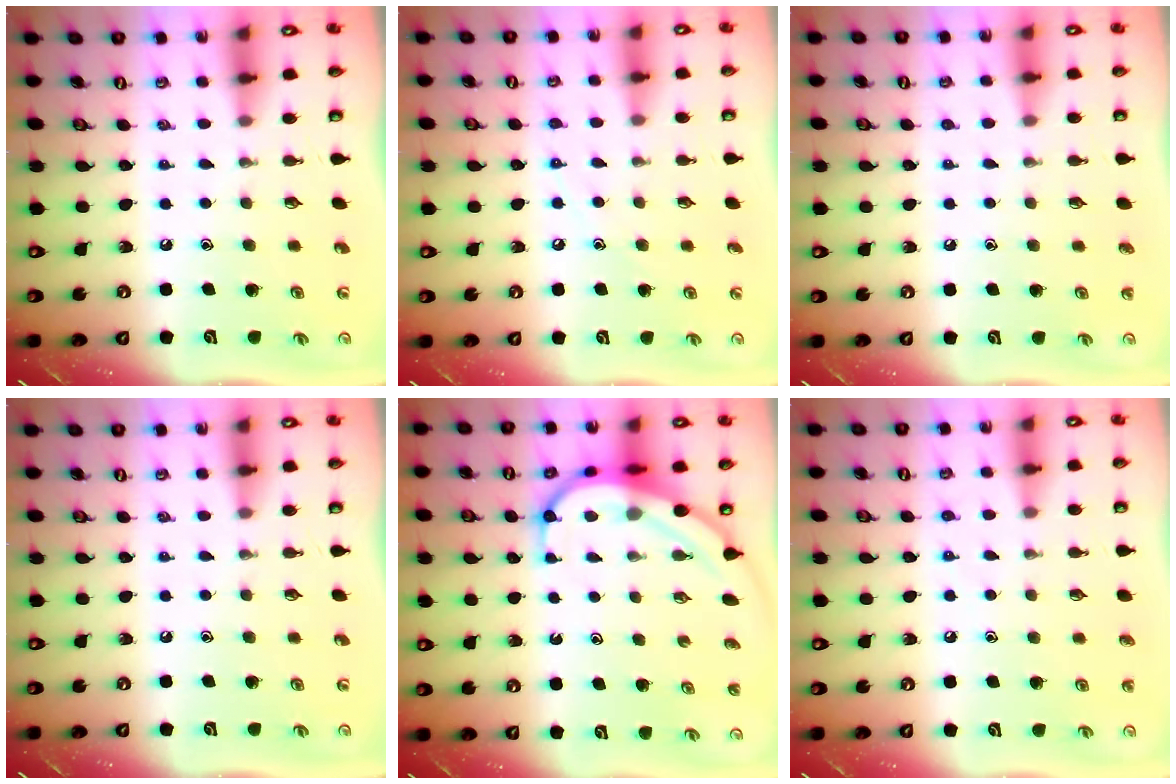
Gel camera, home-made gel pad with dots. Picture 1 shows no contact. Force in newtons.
{"total": 5.1, "press": 5.1, "slide": 0.6}
{"total": 1.7, "press": 1.7, "slide": 0.1}
{"total": 0.0}
{"total": 8.4, "press": 8.3, "slide": 0.7}
{"total": 5.7, "press": 5.6, "slide": 1.1}